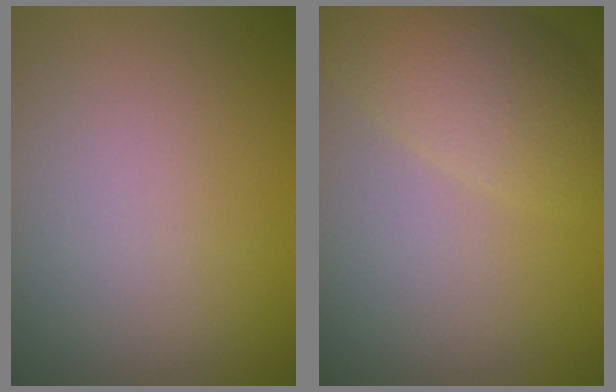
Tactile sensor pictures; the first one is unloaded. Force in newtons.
{"total": 4.6, "press": 4.6, "slide": 0.3}